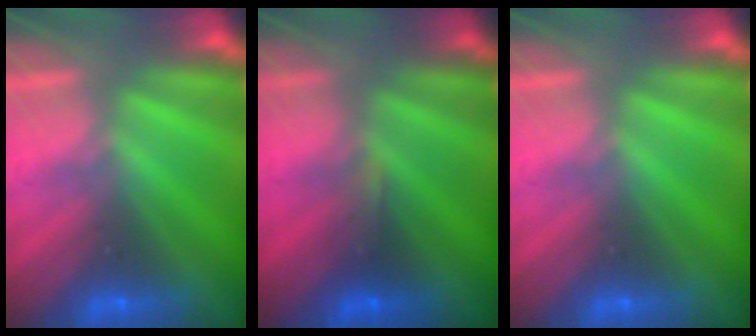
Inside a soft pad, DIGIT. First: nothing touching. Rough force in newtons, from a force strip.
{"total": 3.9}
{"total": 0.0}